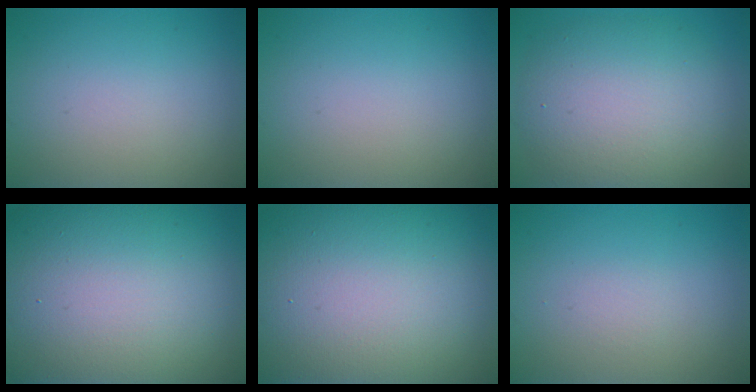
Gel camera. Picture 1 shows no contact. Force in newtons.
{"total": 0.0}
{"total": 8.2, "press": 8.2, "slide": 0.5}
{"total": 25.1, "press": 25.1, "slide": 1.4}
{"total": 24.5, "press": 24.4, "slide": 1.3}
{"total": 0.0}